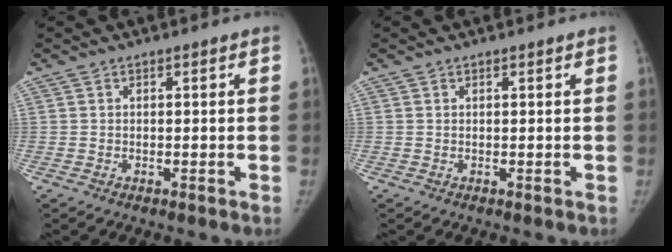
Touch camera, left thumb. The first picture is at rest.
{"total": 0.0}